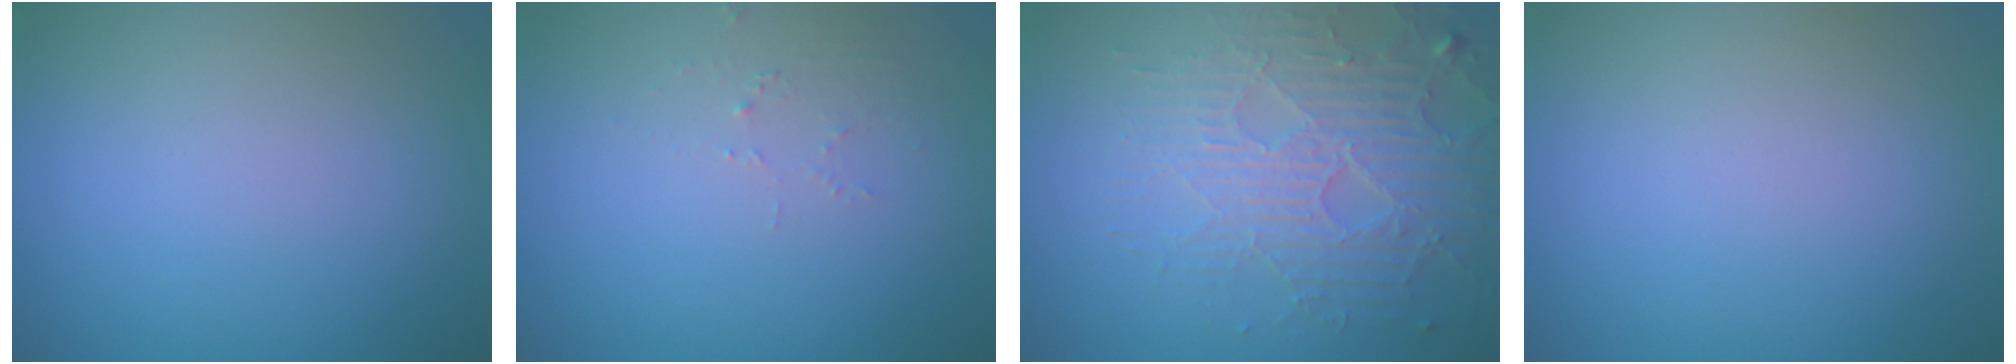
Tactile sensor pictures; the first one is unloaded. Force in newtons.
{"total": 1.1, "press": 1.1, "slide": 0.1}
{"total": 4.1, "press": 4.1, "slide": 0.4}
{"total": 0.0}